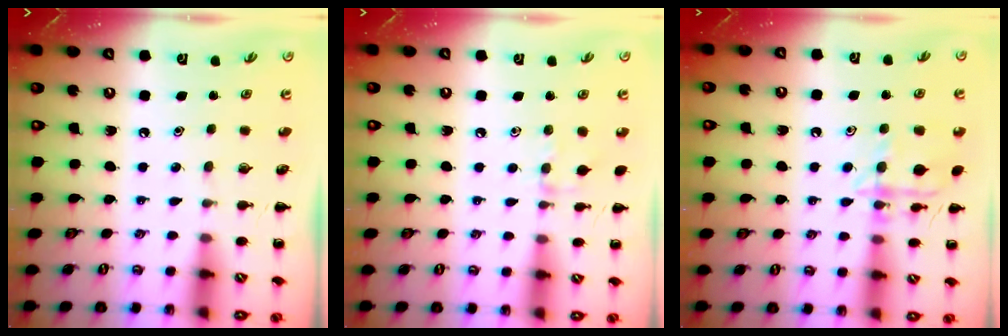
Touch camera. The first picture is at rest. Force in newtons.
{"total": 5.2, "press": 5.0, "slide": 1.3}
{"total": 12.5, "press": 12.5, "slide": 0.6}